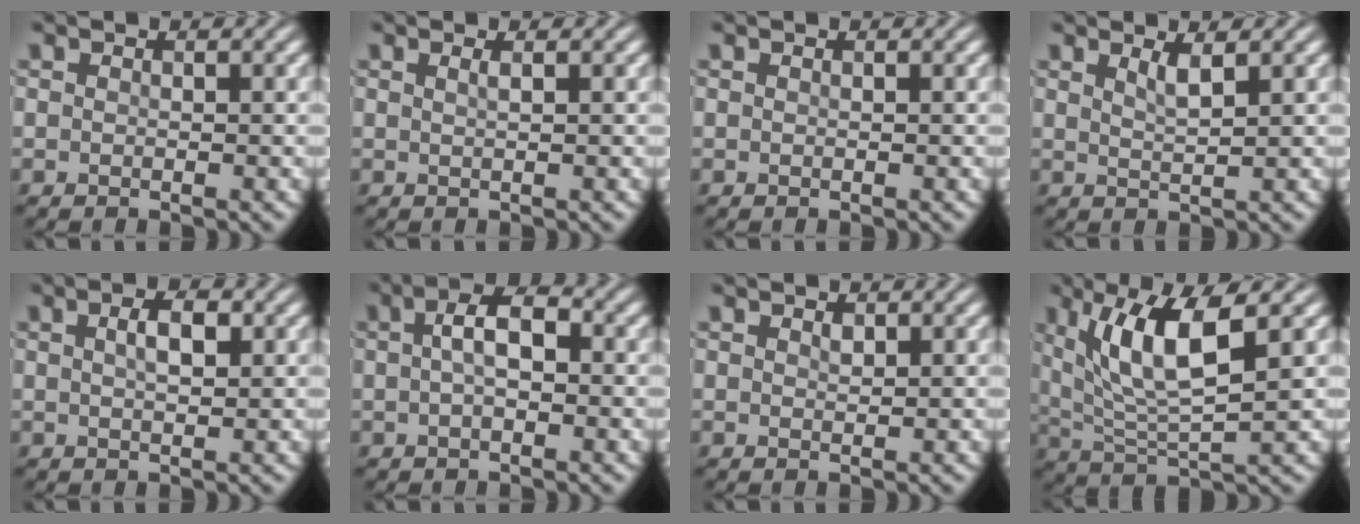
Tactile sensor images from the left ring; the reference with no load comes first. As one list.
[{"total": 1.0, "force": [0.5, 0.4, 0.8], "torque": [-0.007, 0.002, 0.003]}, {"total": 0.0}, {"total": 1.8, "force": [1.0, 0.5, 1.4], "torque": [-0.020, 0.000, 0.016]}, {"total": 2.5, "force": [0.8, 1.0, 2.2], "torque": [-0.041, 0.004, 0.014]}, {"total": 3.7, "force": [0.3, 1.6, 3.3], "torque": [-0.060, 0.007, 0.000]}, {"total": 0.7, "force": [0.5, 0.3, 0.4], "torque": [-0.010, -0.002, 0.011]}, {"total": 7.5, "force": [2.8, 2.0, 6.6], "torque": [-0.127, -0.005, 0.057]}]